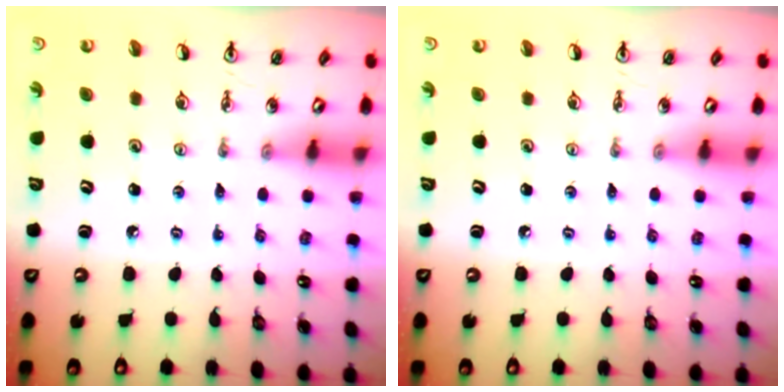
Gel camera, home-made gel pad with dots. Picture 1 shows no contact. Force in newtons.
{"total": 0.0}